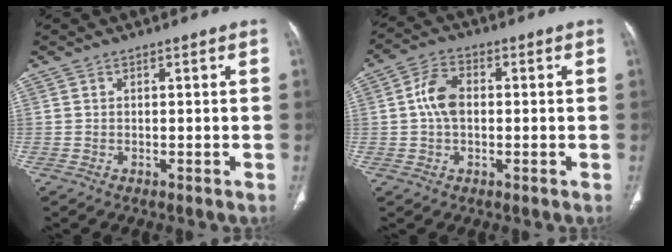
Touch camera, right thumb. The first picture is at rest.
{"total": 6.3, "force": [0.2, 4.1, 4.7], "torque": [-0.090, 0.014, -0.001]}